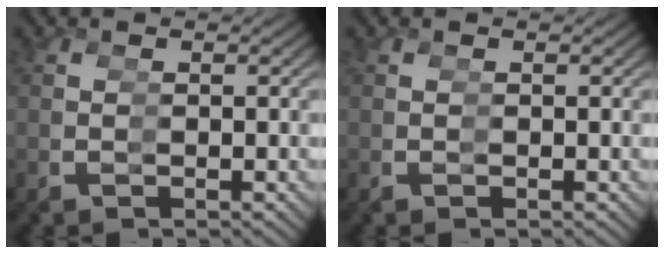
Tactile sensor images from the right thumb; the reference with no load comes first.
{"total": 0.0}